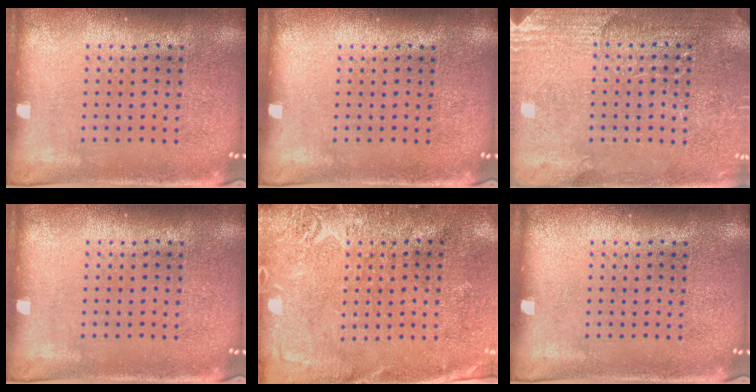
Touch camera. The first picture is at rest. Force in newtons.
{"total": 0.0}
{"total": 2.9, "press": 2.8, "slide": 0.8}
{"total": 0.0}
{"total": 2.8, "press": 2.3, "slide": 1.5}
{"total": 0.0}